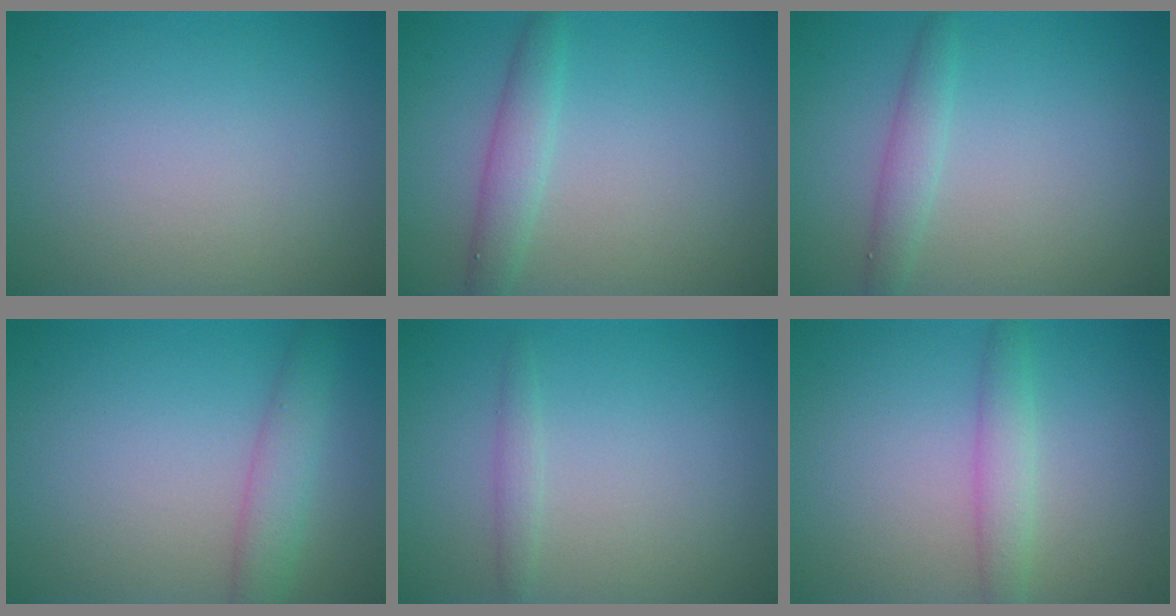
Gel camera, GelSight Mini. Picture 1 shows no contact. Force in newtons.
{"total": 2.4, "press": 2.4, "slide": 0.1}
{"total": 1.9, "press": 1.9, "slide": 0.1}
{"total": 2.9, "press": 2.9, "slide": 0.1}
{"total": 1.1, "press": 1.0, "slide": 0.1}
{"total": 2.3, "press": 2.3, "slide": 0.2}